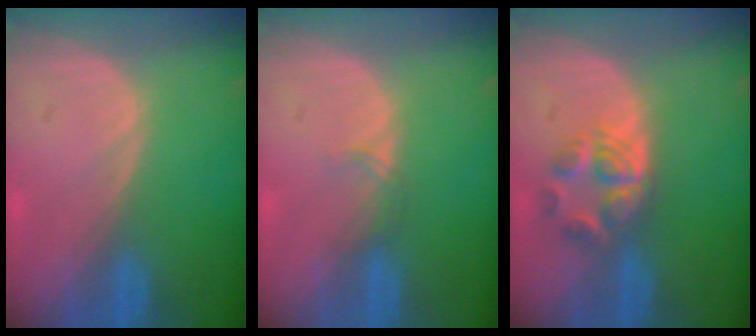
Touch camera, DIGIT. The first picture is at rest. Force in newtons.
{"total": 1.3, "press": 1.2, "slide": 0.2}
{"total": 5.9, "press": 5.0, "slide": 3.2}